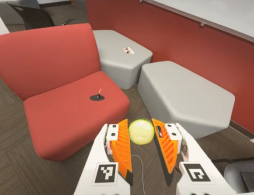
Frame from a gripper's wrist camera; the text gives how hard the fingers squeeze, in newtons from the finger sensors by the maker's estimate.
{"total": 8.9, "left": 9.2, "right": 8.7}